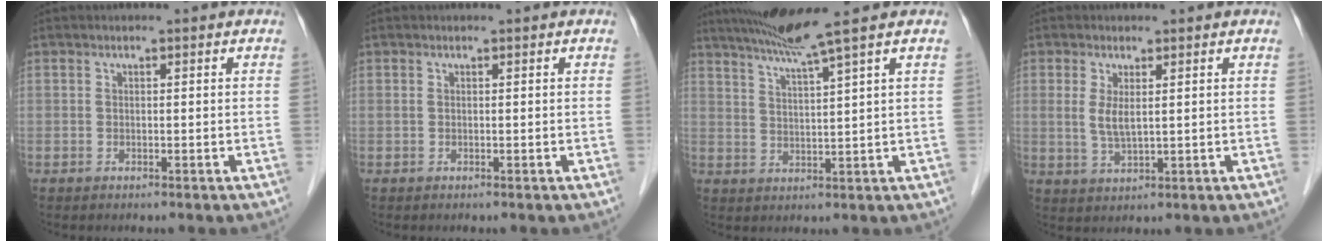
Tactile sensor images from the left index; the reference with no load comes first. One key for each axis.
{"total": 0.0}
{"total": 7.5, "fx": 5.7, "fy": -2.1, "fz": 4.4, "tx": -0.077, "ty": 0.002, "tz": 0.099}
{"total": 2.5, "fx": 0.4, "fy": 1.0, "fz": 2.2, "tx": -0.048, "ty": -0.004, "tz": 0.012}